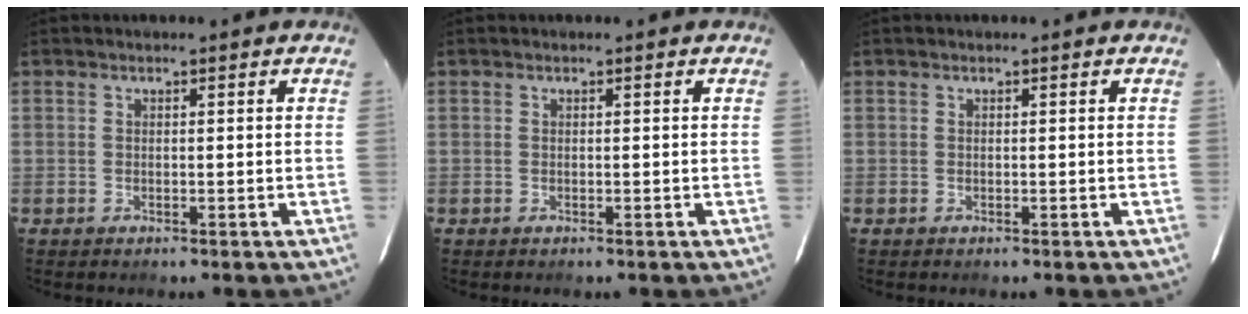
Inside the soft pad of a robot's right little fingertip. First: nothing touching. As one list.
[{"total": 0.0}, {"total": 0.0}]